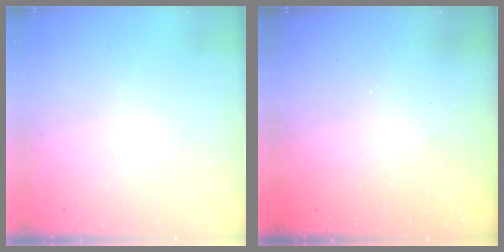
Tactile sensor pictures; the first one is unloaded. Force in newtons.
{"total": 2.4, "press": 2.3, "slide": 0.8}